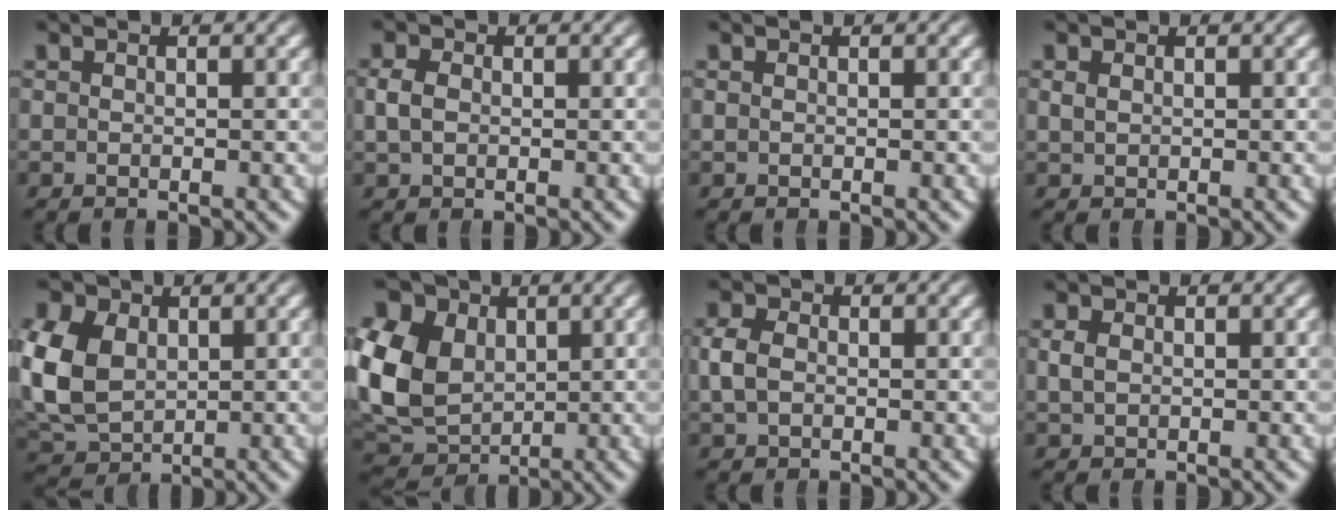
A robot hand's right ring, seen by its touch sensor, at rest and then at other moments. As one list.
[{"total": 1.9, "force": [-0.1, 1.6, 1.1], "torque": [-0.030, -0.003, 0.002]}, {"total": 0.0}, {"total": 0.9, "force": [0.3, 0.7, 0.4], "torque": [-0.009, -0.002, 0.008]}, {"total": 9.8, "force": [-0.1, 8.5, 4.9], "torque": [-0.142, -0.032, 0.012]}, {"total": 14.1, "force": [1.5, 12.3, 6.8], "torque": [-0.150, -0.019, 0.014]}, {"total": 2.7, "force": [-0.1, 2.2, 1.5], "torque": [-0.046, -0.004, 0.001]}, {"total": 1.5, "force": [0.1, 1.3, 0.8], "torque": [-0.021, -0.003, 0.006]}]